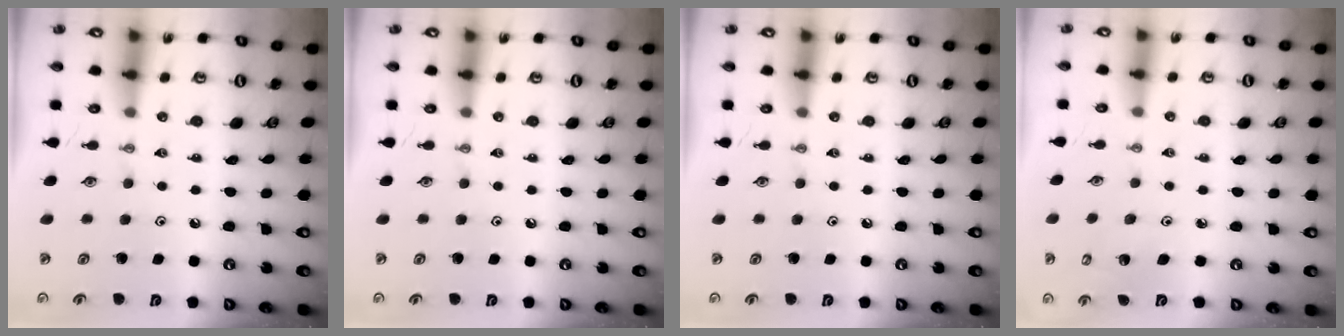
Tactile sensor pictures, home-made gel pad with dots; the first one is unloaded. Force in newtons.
{"total": 0.0}
{"total": 0.0}
{"total": 3.2, "press": 3.1, "slide": 0.4}